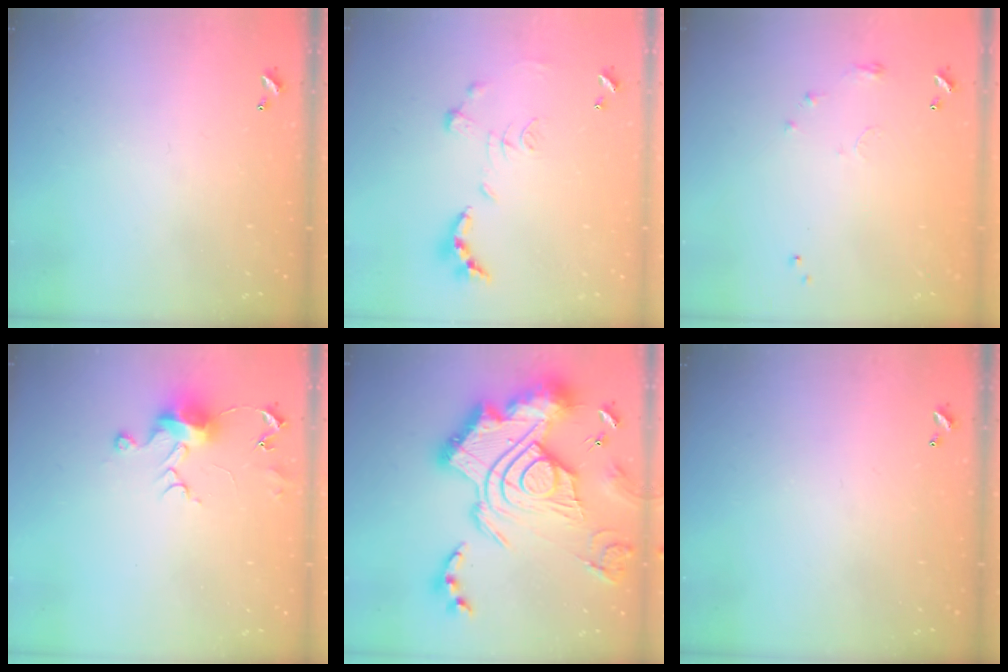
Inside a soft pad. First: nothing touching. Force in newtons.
{"total": 1.1, "press": 1.0, "slide": 0.4}
{"total": 6.3, "press": 6.3, "slide": 0.9}
{"total": 7.7, "press": 7.7, "slide": 0.4}
{"total": 3.9, "press": 3.0, "slide": 2.5}
{"total": 0.0}